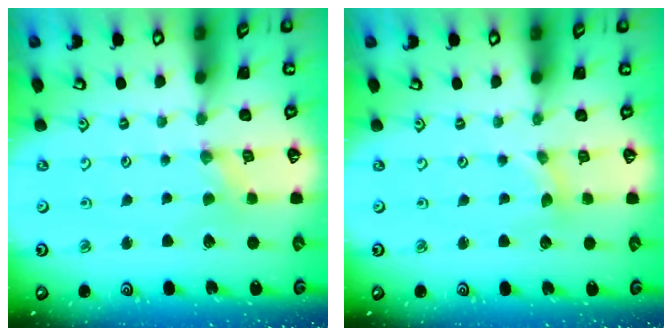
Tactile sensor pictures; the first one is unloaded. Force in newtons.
{"total": 1.1, "press": 1.1, "slide": 0.1}